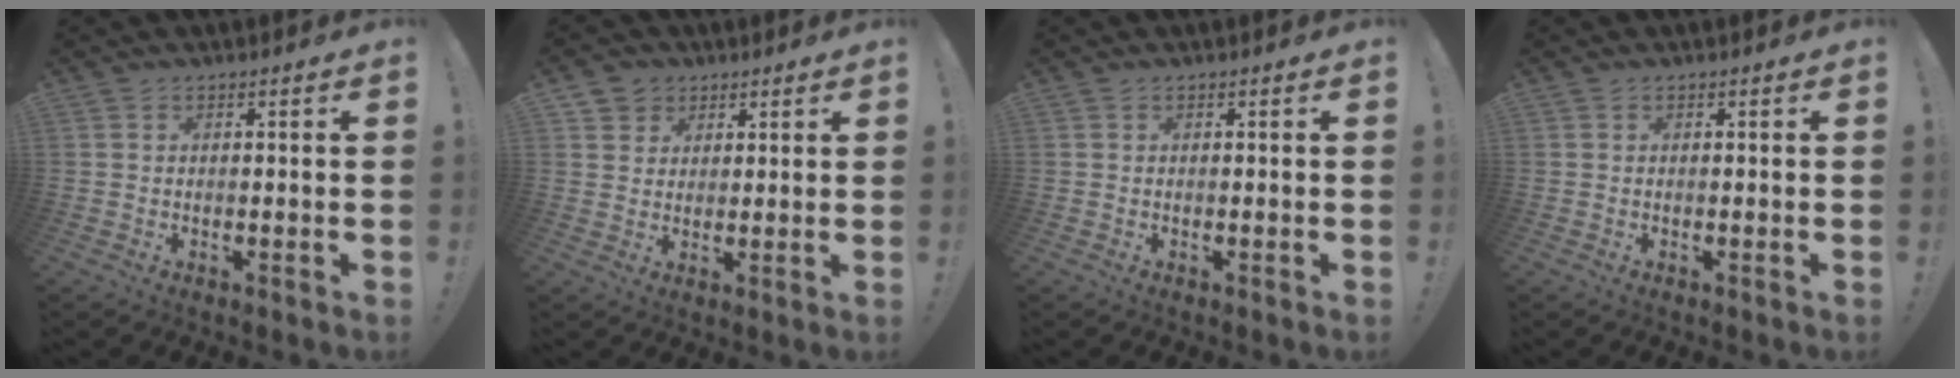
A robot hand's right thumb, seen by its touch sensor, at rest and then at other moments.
{"total": 4.7, "force": [2.3, 4.0, 0.3], "torque": [0.000, -0.016, 0.044]}
{"total": 0.0}
{"total": 0.0}